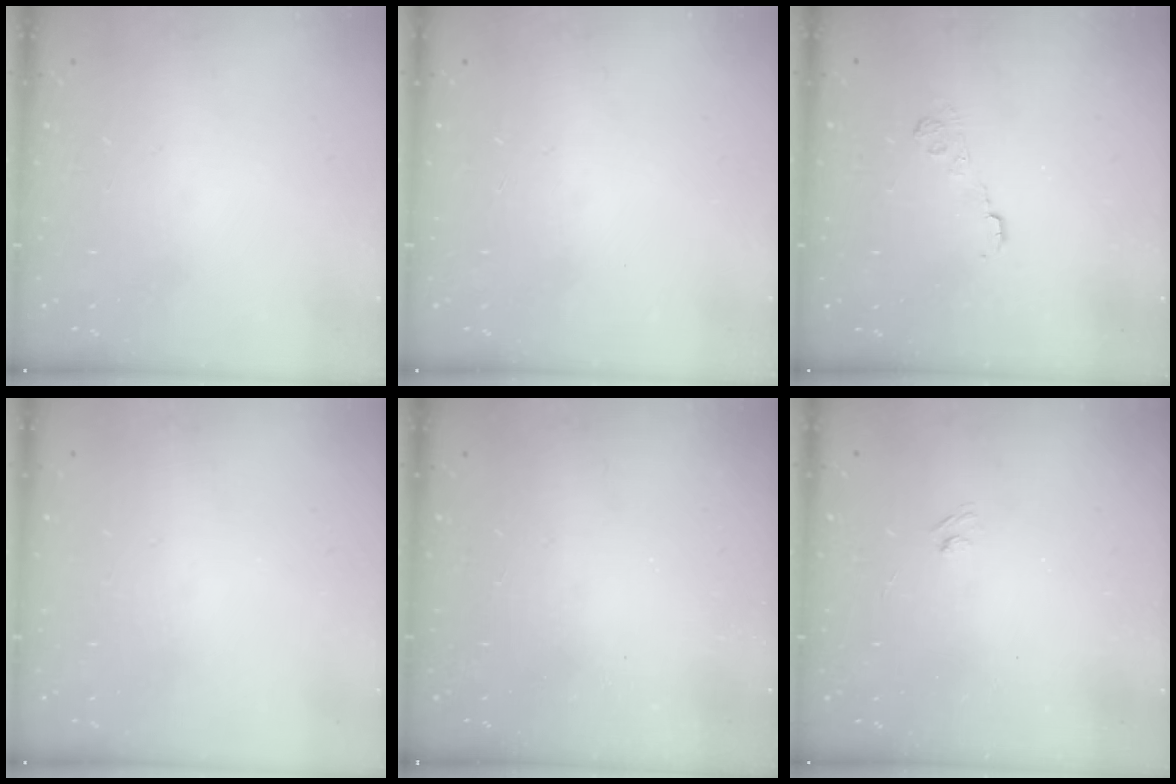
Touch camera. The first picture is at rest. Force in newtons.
{"total": 0.0}
{"total": 4.2, "press": 3.9, "slide": 1.4}
{"total": 0.0}
{"total": 2.5, "press": 2.4, "slide": 0.8}
{"total": 2.2, "press": 2.0, "slide": 1.0}